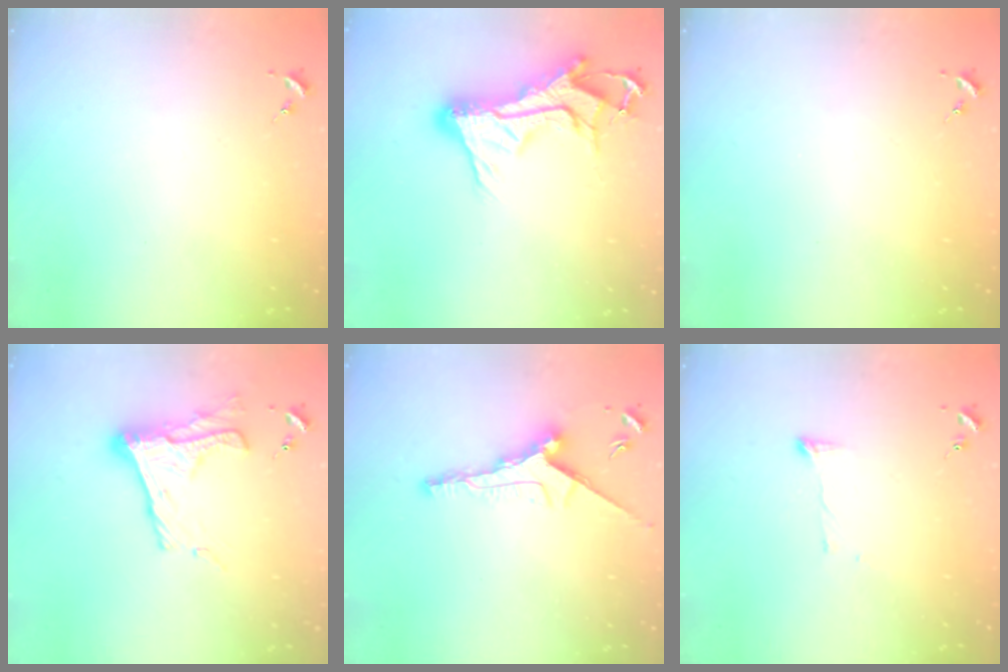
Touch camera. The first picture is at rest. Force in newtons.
{"total": 17.8, "press": 17.8, "slide": 1.6}
{"total": 0.0}
{"total": 15.8, "press": 15.8, "slide": 1.0}
{"total": 11.3, "press": 11.3, "slide": 0.1}
{"total": 3.6, "press": 3.6, "slide": 0.6}